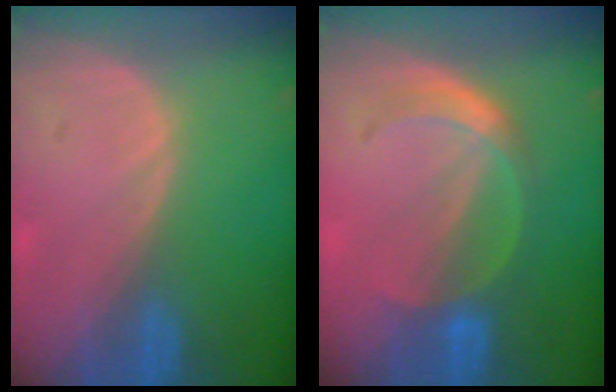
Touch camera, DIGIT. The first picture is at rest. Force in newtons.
{"total": 4.8, "press": 4.8, "slide": 0.4}